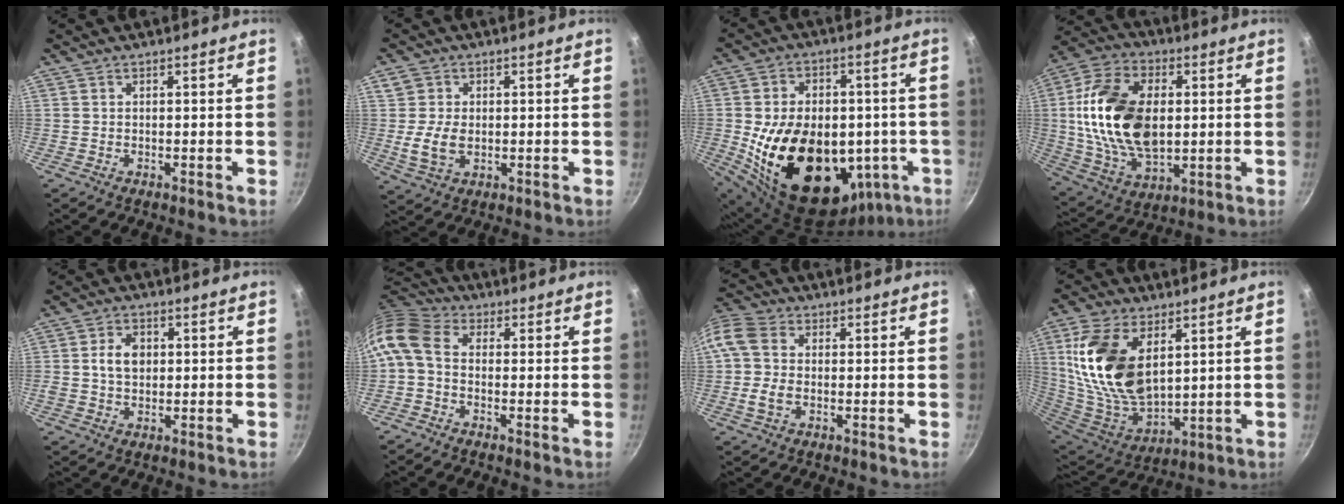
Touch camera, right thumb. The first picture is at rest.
{"total": 6.2, "force": [-0.2, 4.6, 4.2], "torque": [-0.068, -0.008, -0.002]}
{"total": 28.7, "force": [-4.7, 19.5, 20.5], "torque": [-0.321, 0.019, -0.046]}
{"total": 21.7, "force": [1.8, 13.5, 16.9], "torque": [-0.302, 0.002, 0.034]}
{"total": 5.4, "force": [0.6, 4.0, 3.6], "torque": [-0.047, 0.006, 0.007]}
{"total": 8.7, "force": [-0.5, 6.3, 6.0], "torque": [-0.124, 0.032, -0.027]}
{"total": 10.4, "force": [-0.4, 7.7, 6.9], "torque": [-0.147, 0.022, -0.020]}
{"total": 20.6, "force": [6.2, 12.0, 15.5], "torque": [-0.288, -0.038, 0.135]}